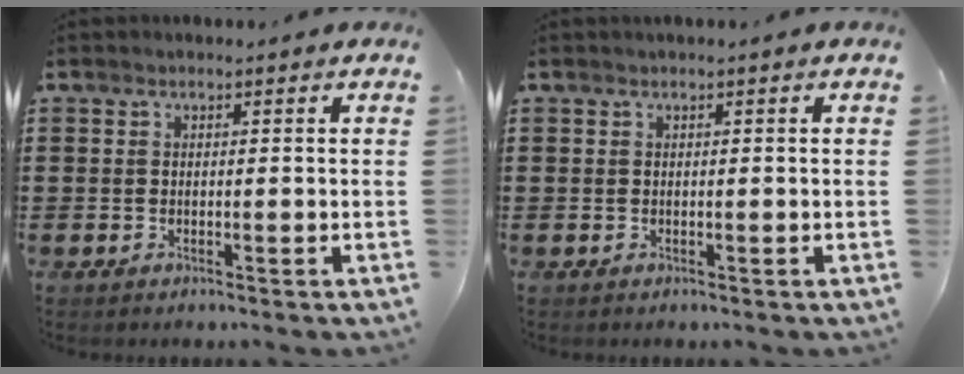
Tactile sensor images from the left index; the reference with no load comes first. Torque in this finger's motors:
{"motor_torque": [0.43, -0.36, 0.10, 0.01]}